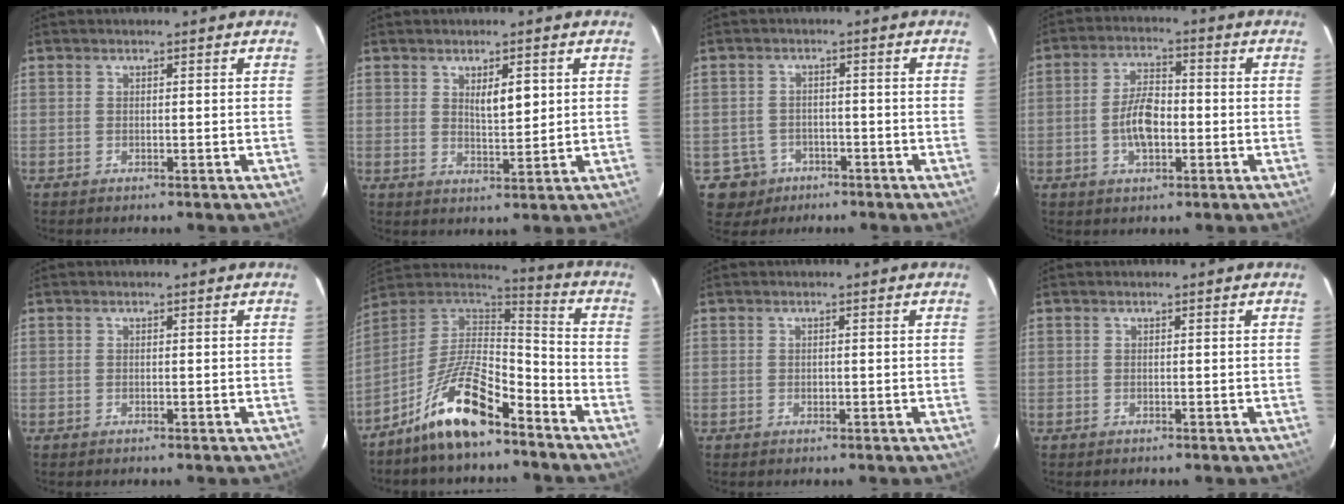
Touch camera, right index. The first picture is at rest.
{"total": 4.1, "force": [1.5, 1.2, 3.7], "torque": [-0.063, -0.003, 0.028]}
{"total": 5.4, "force": [-2.5, 4.8, -0.1], "torque": [0.000, 0.010, -0.035]}
{"total": 6.8, "force": [-1.4, 2.9, 5.9], "torque": [-0.122, 0.011, -0.026]}
{"total": 0.0}
{"total": 13.9, "force": [-9.6, 3.3, 9.5], "torque": [-0.178, 0.022, -0.175]}
{"total": 0.5, "force": [-0.1, 0.4, 0.3], "torque": [-0.008, 0.001, -0.003]}
{"total": 0.0}